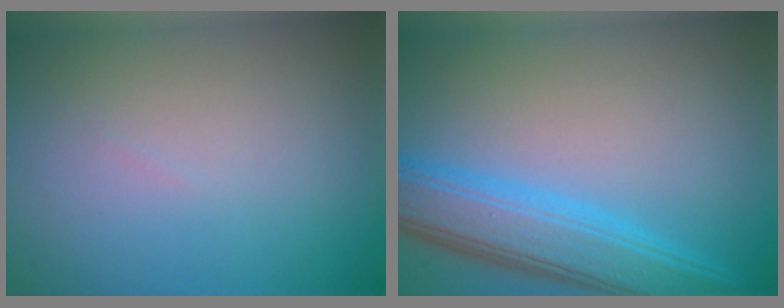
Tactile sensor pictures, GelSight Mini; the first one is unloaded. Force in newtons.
{"total": 6.7, "press": 6.7, "slide": 0.4}